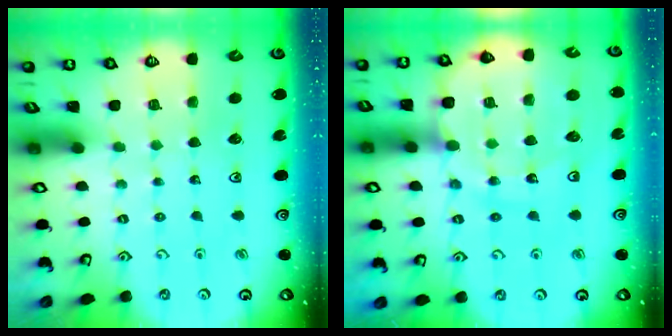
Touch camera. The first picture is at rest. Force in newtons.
{"total": 15.4, "press": 14.9, "slide": 3.7}